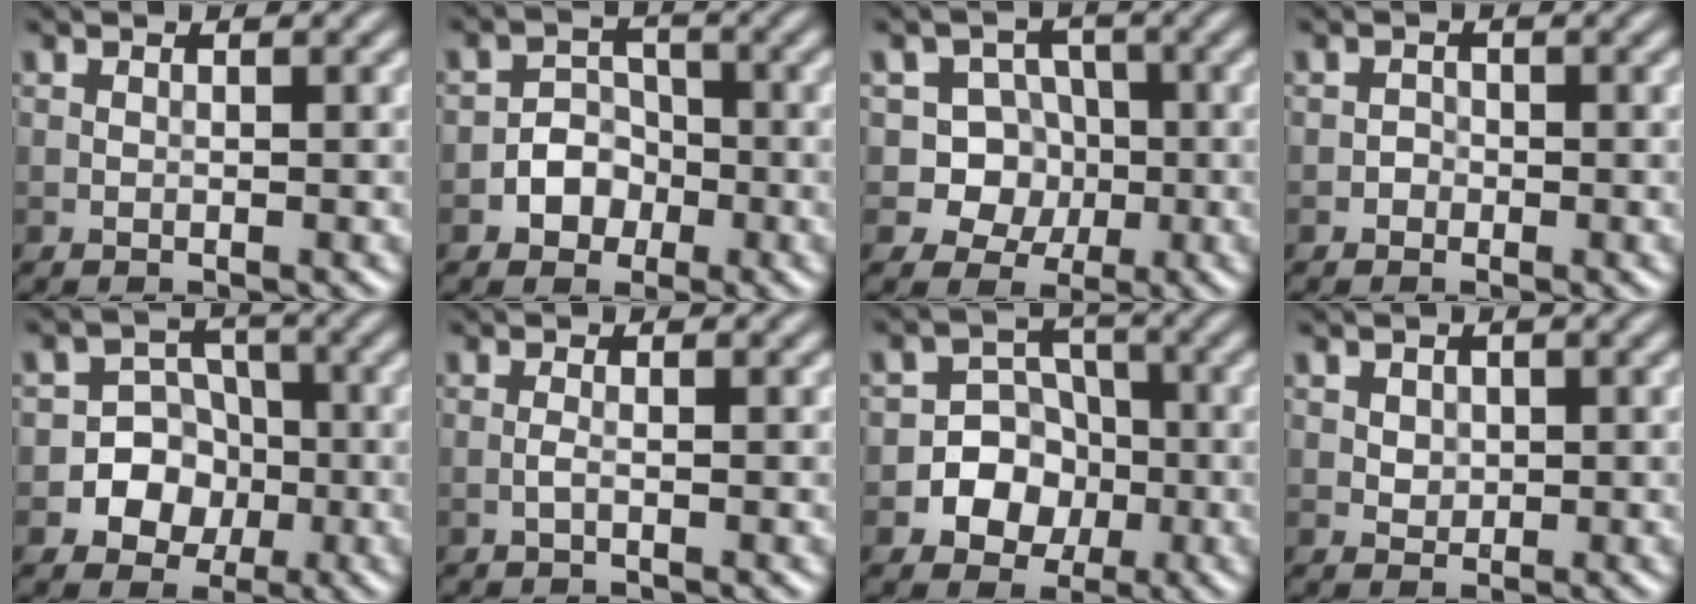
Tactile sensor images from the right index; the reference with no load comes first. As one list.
[{"total": 3.0, "force": [-1.2, 2.5, 1.1], "torque": [0.007, 0.007, -0.031]}, {"total": 6.0, "force": [-0.9, 5.7, 1.7], "torque": [-0.012, 0.026, -0.043]}, {"total": 0.8, "force": [-0.4, 0.7, 0.0], "torque": [0.006, 0.000, -0.007]}, {"total": 5.9, "force": [-1.7, 5.5, 1.5], "torque": [0.006, 0.018, -0.049]}, {"total": 0.8, "force": [-0.3, 0.1, 0.7], "torque": [-0.017, 0.000, -0.008]}, {"total": 6.0, "force": [-1.7, 5.4, 1.8], "torque": [0.003, 0.018, -0.053]}, {"total": 1.1, "force": [0.3, 0.9, 0.4], "torque": [-0.008, -0.002, 0.007]}]